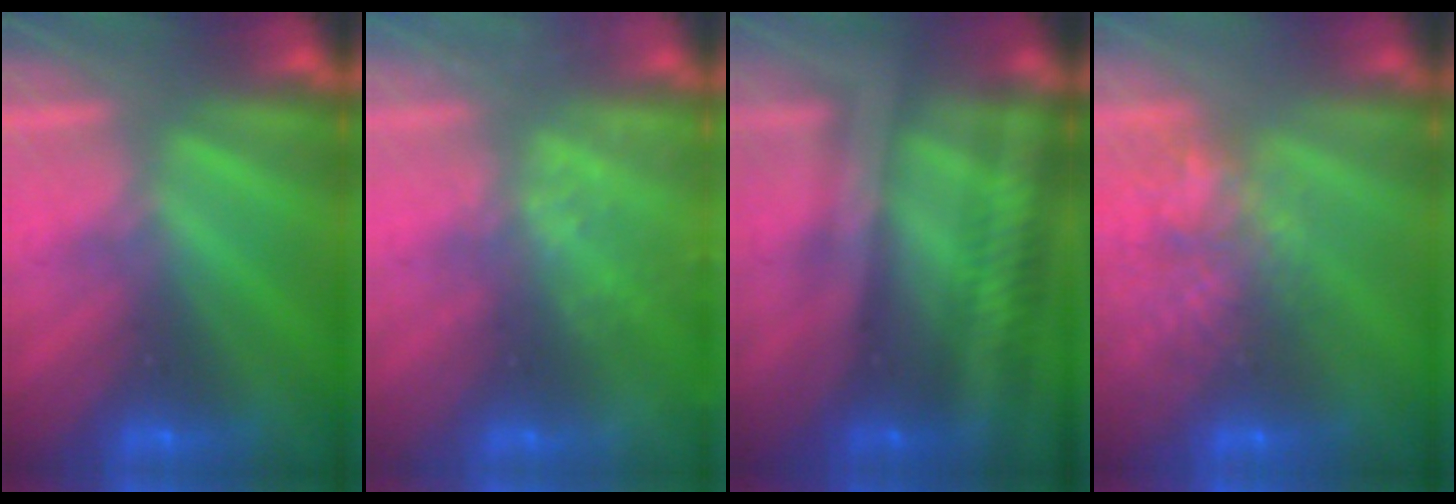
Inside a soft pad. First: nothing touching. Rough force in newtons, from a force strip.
{"total": 2.4}
{"total": 2.4}
{"total": 8.2}